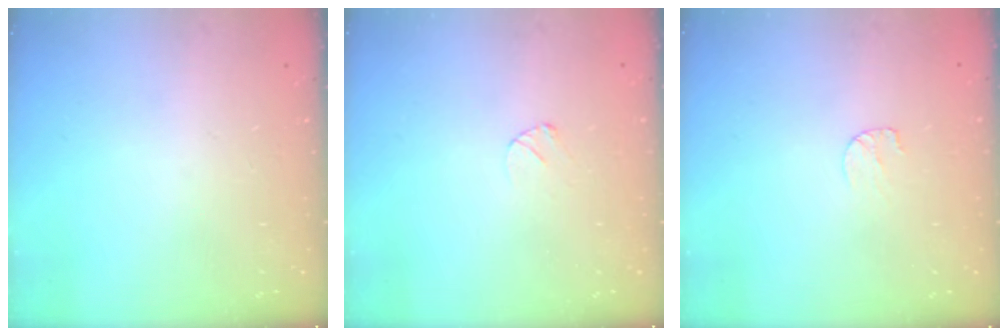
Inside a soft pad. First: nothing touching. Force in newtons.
{"total": 3.6, "press": 3.6, "slide": 0.2}
{"total": 3.5, "press": 3.4, "slide": 0.4}